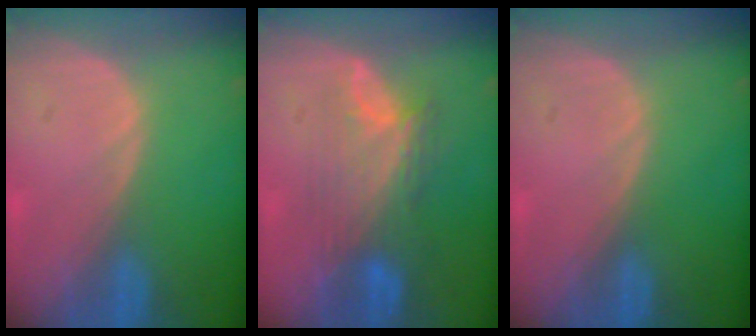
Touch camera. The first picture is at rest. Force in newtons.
{"total": 7.8, "press": 7.4, "slide": 2.4}
{"total": 0.0}